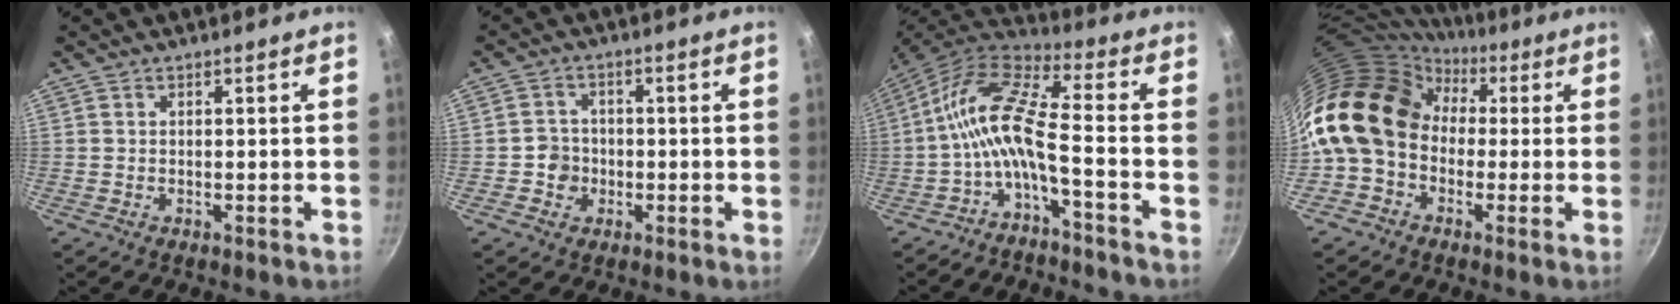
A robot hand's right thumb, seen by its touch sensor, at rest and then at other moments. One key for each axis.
{"total": 4.0, "fx": -0.9, "fy": 3.7, "fz": 1.1, "tx": 0.005, "ty": 0.011, "tz": -0.021}
{"total": 11.9, "fx": -3.5, "fy": 3.0, "fz": 10.9, "tx": -0.239, "ty": 0.049, "tz": -0.082}
{"total": 19.2, "fx": 0.2, "fy": 15.4, "fz": 11.4, "tx": -0.199, "ty": 0.055, "tz": -0.015}